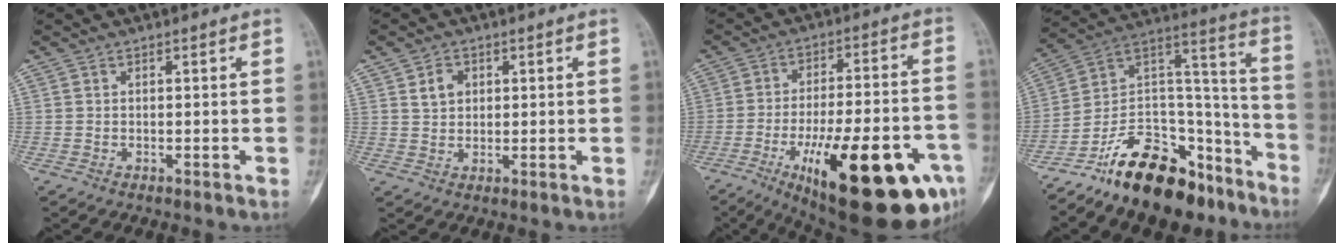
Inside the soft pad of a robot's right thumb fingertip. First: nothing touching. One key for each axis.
{"total": 3.8, "fx": 1.4, "fy": 3.0, "fz": 1.8, "tx": -0.014, "ty": -0.005, "tz": 0.026}
{"total": 28.7, "fx": -11.7, "fy": 9.1, "fz": 24.6, "tx": -0.317, "ty": 0.028, "tz": -0.160}
{"total": 22.0, "fx": -15.7, "fy": 10.4, "fz": 11.3, "tx": -0.150, "ty": 0.121, "tz": -0.271}